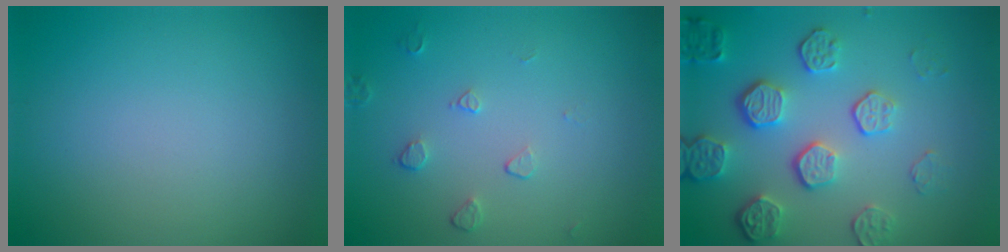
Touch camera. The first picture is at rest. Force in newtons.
{"total": 1.1, "press": 0.7, "slide": 0.9}
{"total": 5.4, "press": 4.1, "slide": 3.5}